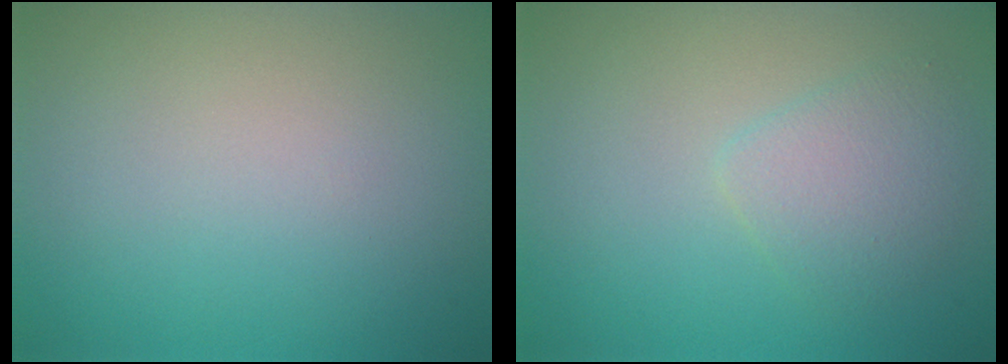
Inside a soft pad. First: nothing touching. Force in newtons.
{"total": 2.3, "press": 2.3, "slide": 0.0}